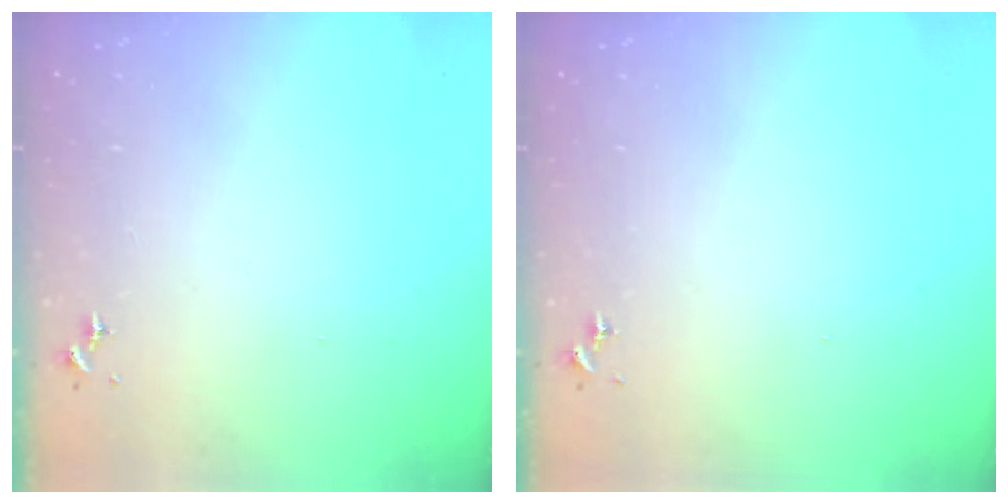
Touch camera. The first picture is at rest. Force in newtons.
{"total": 0.0}